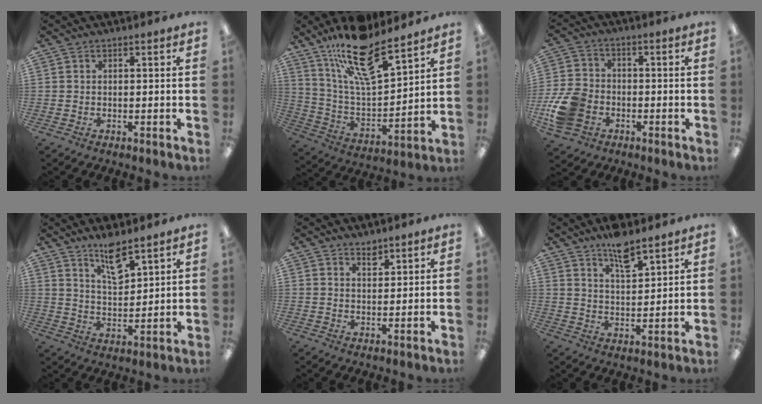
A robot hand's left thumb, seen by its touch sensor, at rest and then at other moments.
{"total": 18.7, "force": [13.9, 5.9, 11.0], "torque": [-0.197, -0.081, 0.239]}
{"total": 11.0, "force": [-3.8, 8.4, 6.1], "torque": [-0.128, 0.026, -0.067]}
{"total": 8.6, "force": [6.8, 2.6, 4.7], "torque": [-0.079, -0.040, 0.117]}
{"total": 2.6, "force": [2.3, 0.9, 0.8], "torque": [-0.003, -0.015, 0.040]}
{"total": 7.8, "force": [6.2, 2.3, 4.2], "torque": [-0.066, -0.036, 0.107]}